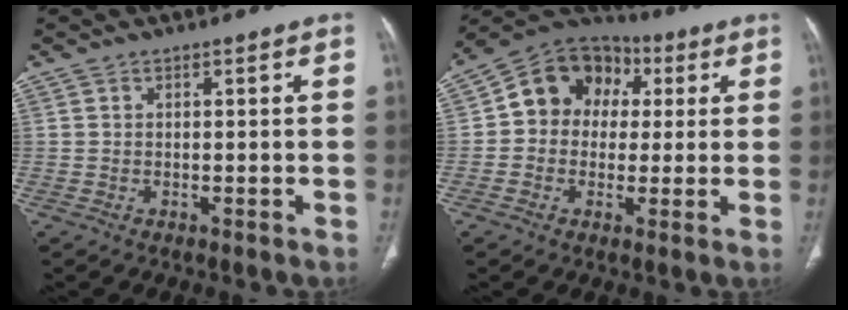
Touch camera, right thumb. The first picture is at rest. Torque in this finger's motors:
{"motor_torque": [0.35, 2.18, 0.75, 0.21, 0.07]}